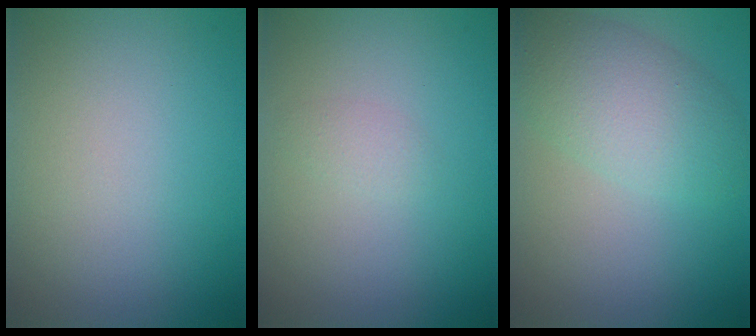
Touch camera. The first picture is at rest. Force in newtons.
{"total": 0.8, "press": 0.8, "slide": 0.0}
{"total": 5.1, "press": 5.1, "slide": 0.1}